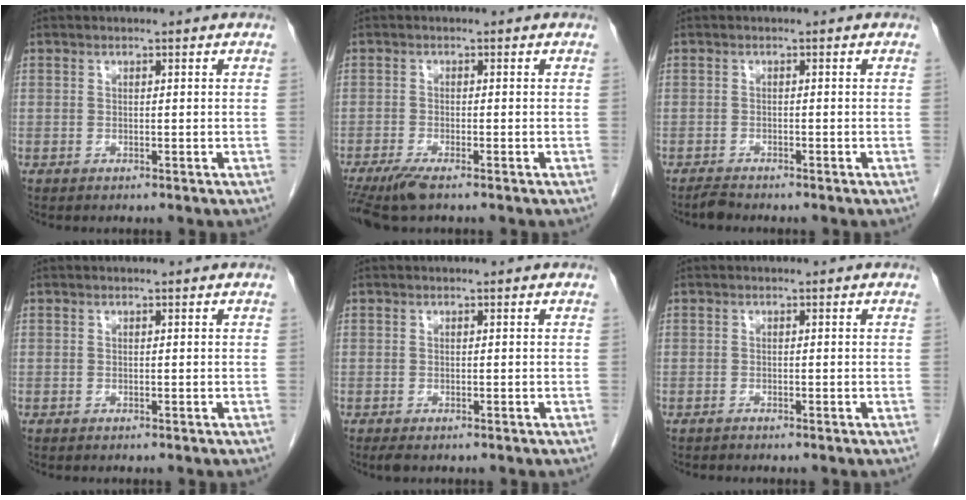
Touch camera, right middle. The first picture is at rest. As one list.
[{"total": 4.5, "force": [-3.3, 0.5, 3.0], "torque": [-0.058, -0.012, -0.060]}, {"total": 1.3, "force": [-1.3, 0.1, 0.3], "torque": [-0.012, -0.004, -0.023]}, {"total": 0.0}, {"total": 1.4, "force": [-1.0, 0.5, 0.9], "torque": [-0.014, -0.003, -0.012]}, {"total": 1.5, "force": [1.5, -0.1, -0.1], "torque": [-0.004, -0.005, 0.023]}]